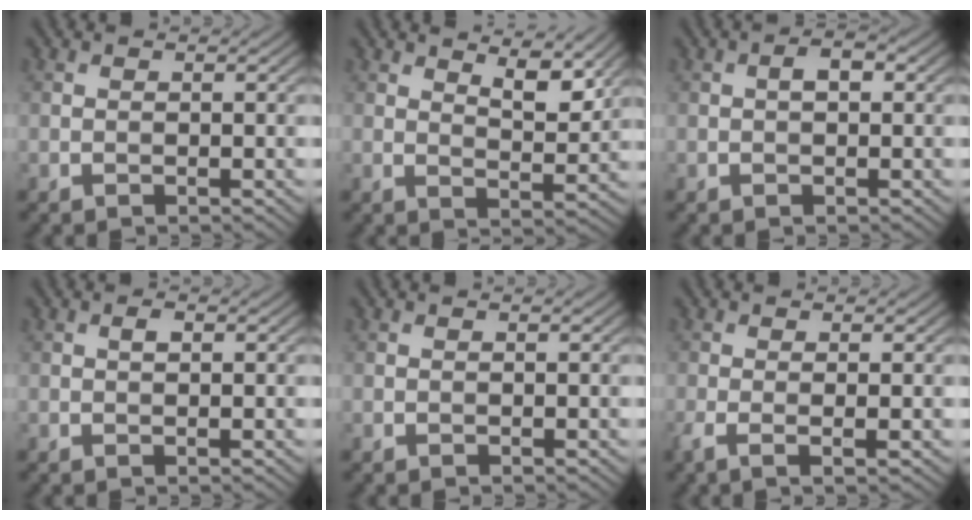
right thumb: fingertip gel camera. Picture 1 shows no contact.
{"total": 5.7, "force": [3.9, 1.8, 3.7], "torque": [-0.062, -0.013, 0.068]}
{"total": 1.9, "force": [0.2, 0.9, 1.6], "torque": [-0.025, 0.006, 0.001]}
{"total": 1.0, "force": [0.2, 0.4, 0.8], "torque": [-0.016, 0.000, 0.003]}
{"total": 0.0}
{"total": 2.5, "force": [-0.6, 0.3, 2.4], "torque": [-0.051, -0.001, -0.018]}